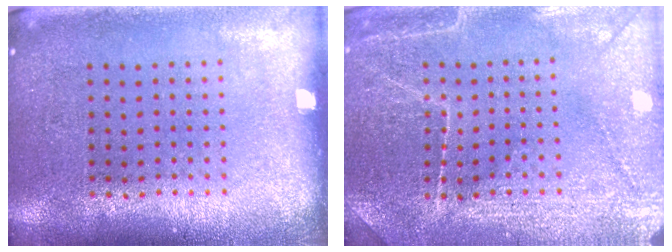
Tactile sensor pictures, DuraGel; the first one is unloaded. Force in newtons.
{"total": 3.4, "press": 3.3, "slide": 0.5}